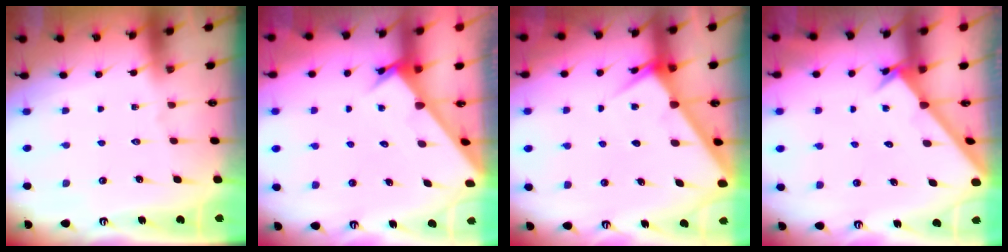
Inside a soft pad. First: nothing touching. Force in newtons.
{"total": 2.8, "press": 2.8, "slide": 0.0}
{"total": 4.5, "press": 4.5, "slide": 0.4}
{"total": 2.0, "press": 2.0, "slide": 0.2}